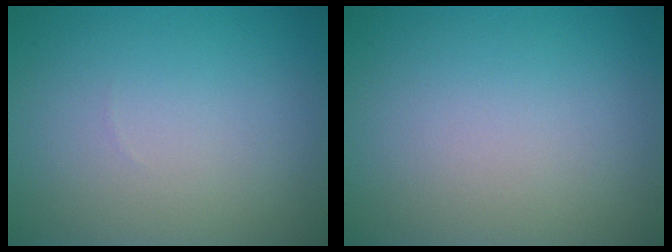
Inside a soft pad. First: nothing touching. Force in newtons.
{"total": 0.0}